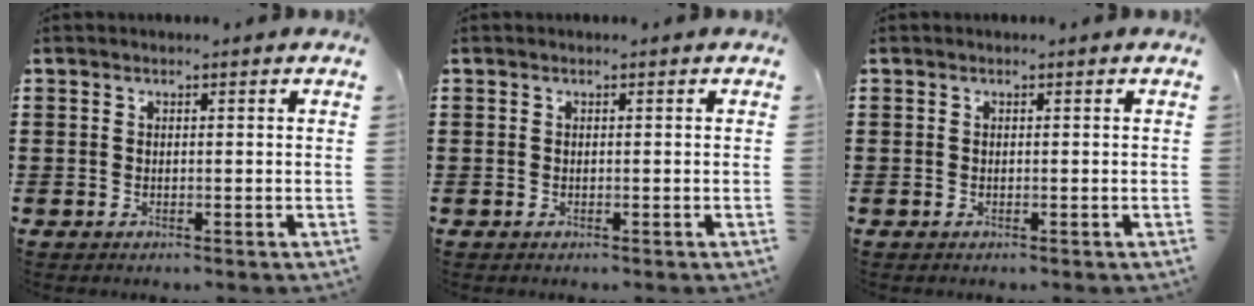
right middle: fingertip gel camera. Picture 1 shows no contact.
{"total": 0.0}
{"total": 0.0}